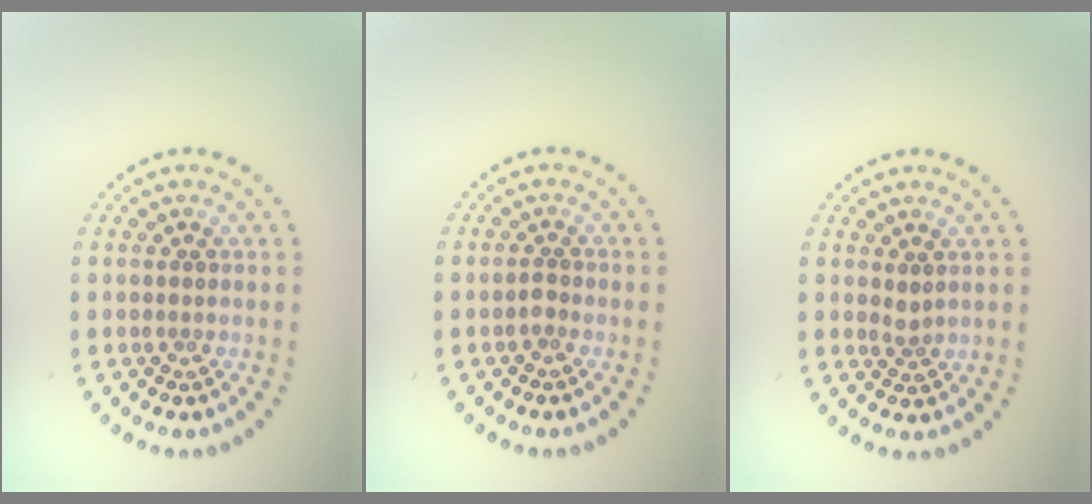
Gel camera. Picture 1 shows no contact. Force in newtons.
{"total": 0.7, "press": 0.6, "slide": 0.4}
{"total": 0.9, "press": 0.5, "slide": 0.8}